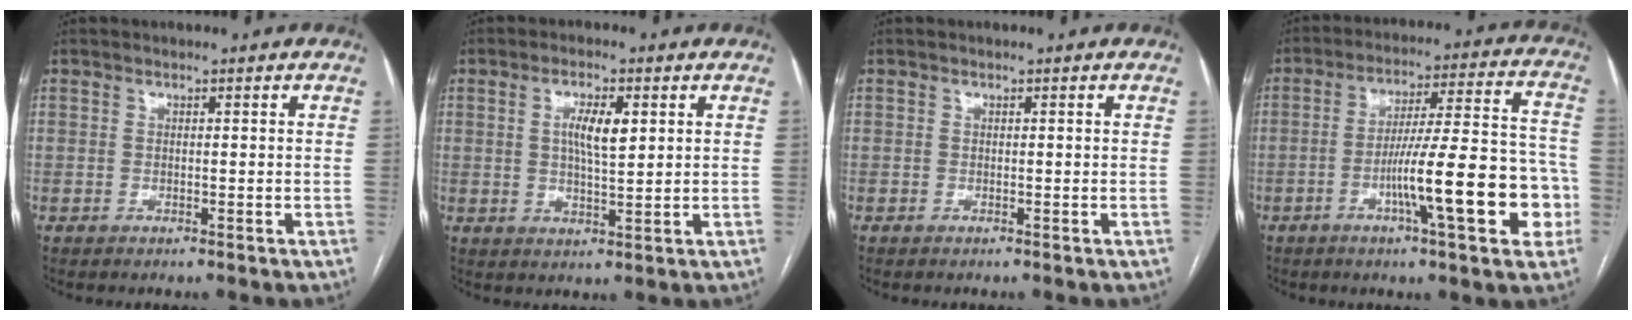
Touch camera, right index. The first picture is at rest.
{"total": 5.2, "force": [1.4, 1.2, 4.9], "torque": [-0.092, 0.002, 0.026]}
{"total": 0.0}
{"total": 16.9, "force": [-5.3, 2.1, 15.9], "torque": [-0.233, 0.019, -0.076]}